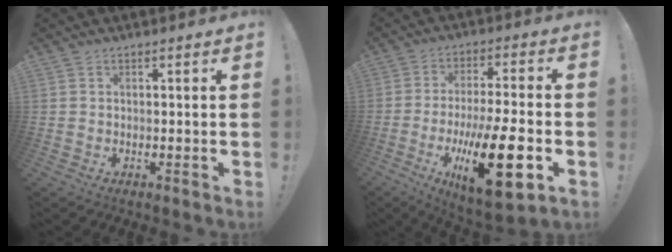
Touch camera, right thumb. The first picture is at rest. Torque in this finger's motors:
{"motor_torque": [1.35, 1.19, 2.05, -0.72, 0.68]}